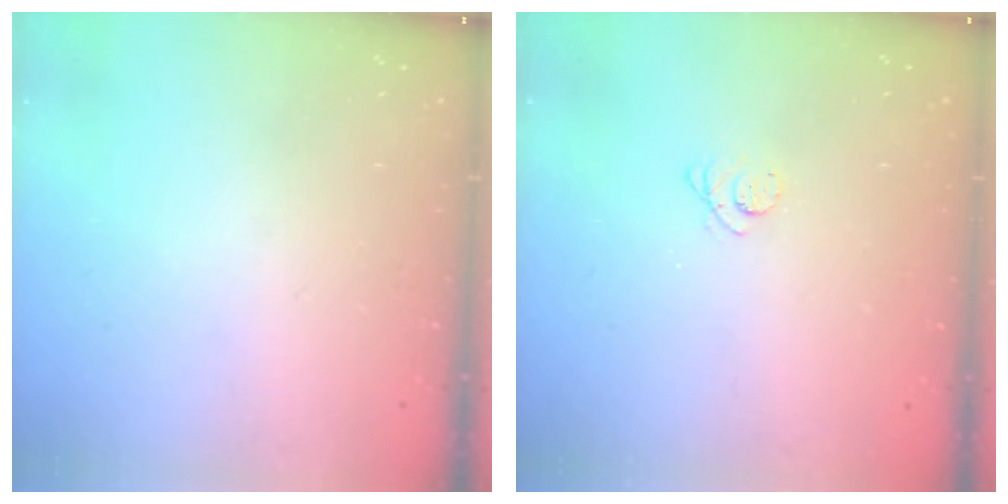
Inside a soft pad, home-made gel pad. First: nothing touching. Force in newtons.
{"total": 2.5, "press": 2.5, "slide": 0.3}